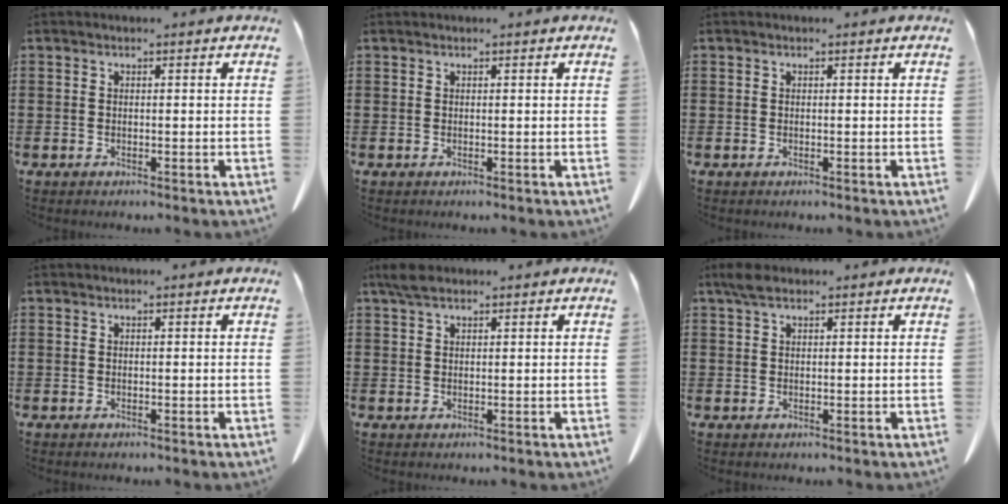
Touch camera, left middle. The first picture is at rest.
{"total": 0.0}
{"total": 0.0}
{"total": 0.0}
{"total": 2.5, "force": [1.6, 1.0, 1.7], "torque": [-0.038, 0.004, 0.030]}
{"total": 2.1, "force": [1.3, 0.8, 1.4], "torque": [-0.031, 0.004, 0.024]}